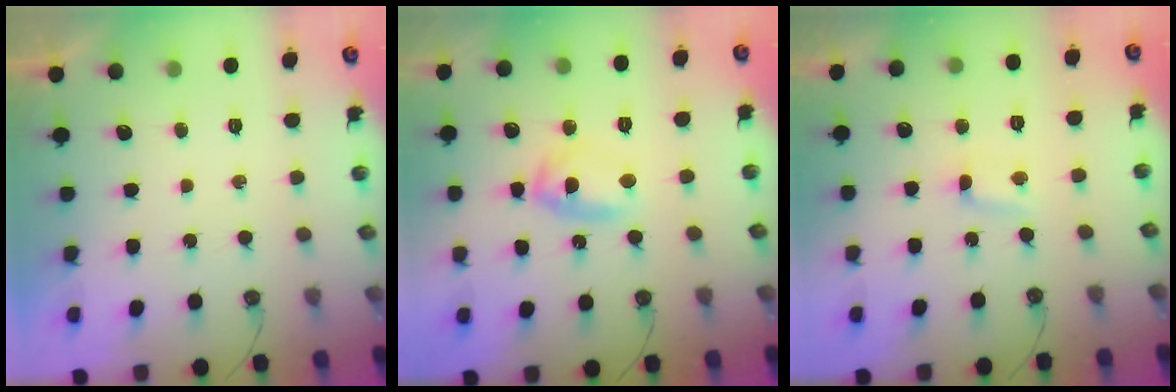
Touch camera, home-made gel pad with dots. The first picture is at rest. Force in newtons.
{"total": 9.0, "press": 9.0, "slide": 0.7}
{"total": 1.6, "press": 1.5, "slide": 0.2}